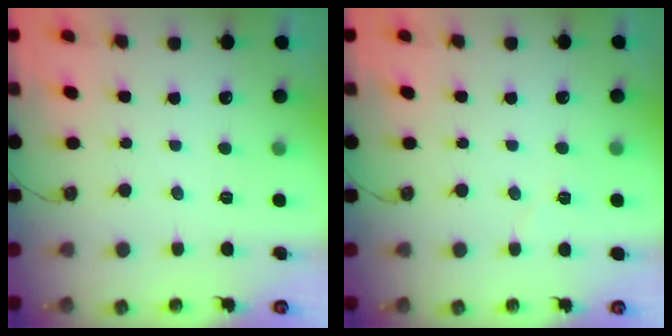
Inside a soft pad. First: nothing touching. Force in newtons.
{"total": 3.2, "press": 3.0, "slide": 1.0}